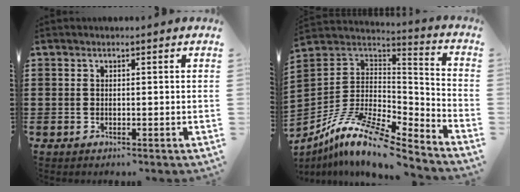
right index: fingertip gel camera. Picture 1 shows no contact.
{"total": 12.5, "force": [-8.9, 3.6, 8.1], "torque": [-0.170, 0.012, -0.173]}